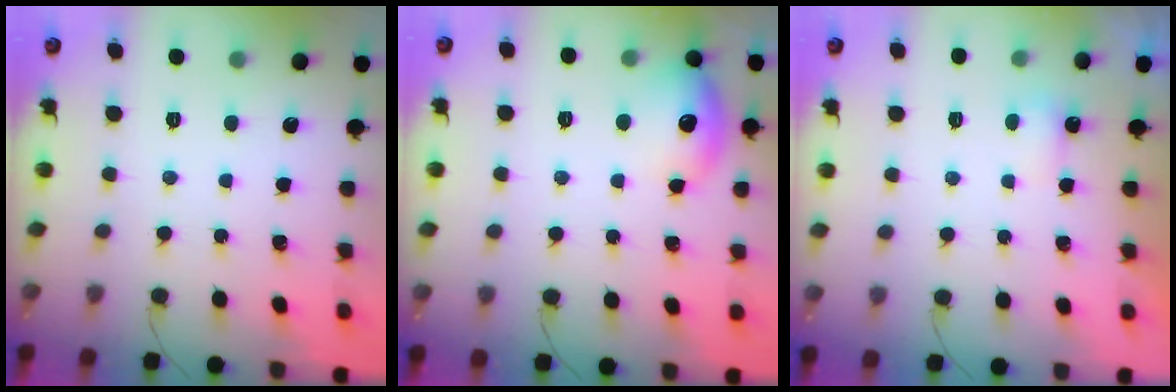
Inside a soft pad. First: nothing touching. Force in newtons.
{"total": 10.3, "press": 10.2, "slide": 1.5}
{"total": 2.8, "press": 2.7, "slide": 0.7}